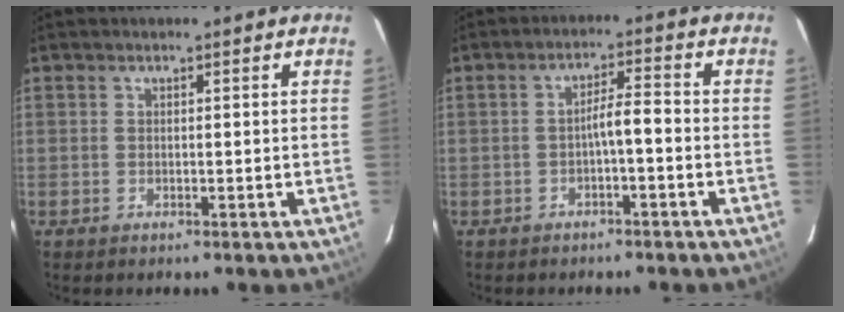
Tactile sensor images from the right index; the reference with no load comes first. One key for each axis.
{"total": 3.3, "fx": -1.7, "fy": 0.2, "fz": 2.8, "tx": -0.053, "ty": 0.010, "tz": -0.025}